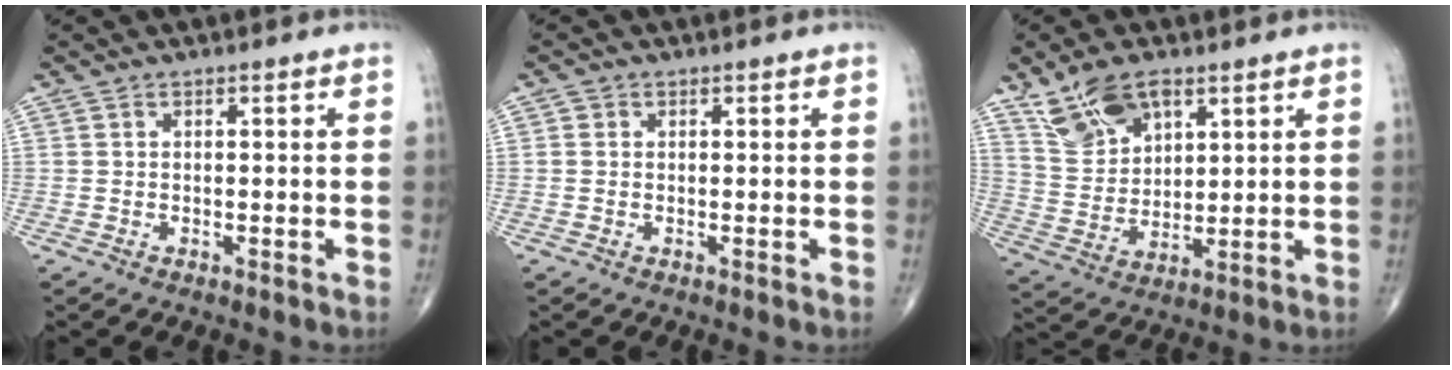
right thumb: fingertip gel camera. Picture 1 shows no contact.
{"total": 0.9, "force": [0.1, 0.8, 0.3], "torque": [-0.001, 0.001, 0.000]}
{"total": 10.6, "force": [6.5, 5.5, 6.4], "torque": [-0.107, -0.021, 0.136]}